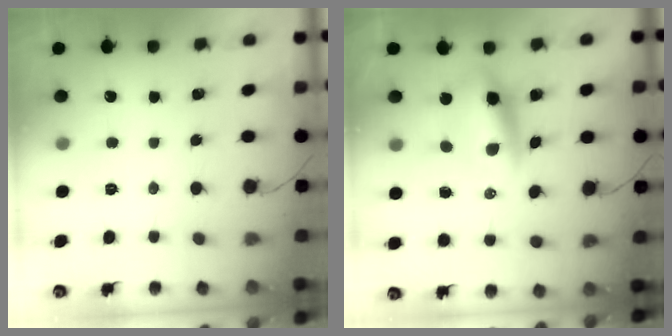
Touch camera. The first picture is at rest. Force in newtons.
{"total": 8.4, "press": 8.1, "slide": 2.1}